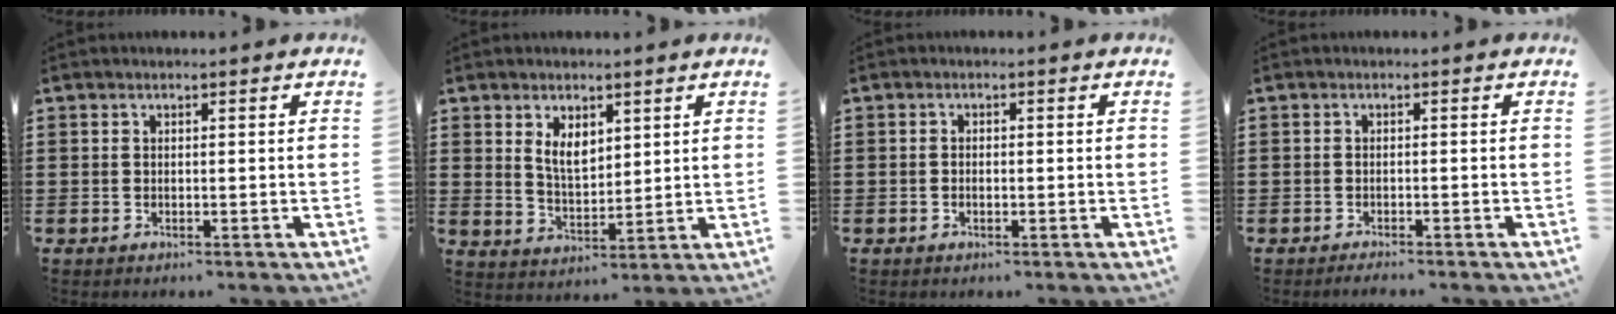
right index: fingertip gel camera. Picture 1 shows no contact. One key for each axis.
{"total": 4.7, "fx": 2.3, "fy": 2.7, "fz": 3.0, "tx": -0.060, "ty": 0.005, "tz": 0.040}
{"total": 0.8, "fx": -0.3, "fy": 0.4, "fz": 0.6, "tx": -0.013, "ty": -0.002, "tz": -0.006}
{"total": 0.9, "fx": -0.9, "fy": -0.1, "fz": 0.0, "tx": -0.002, "ty": -0.001, "tz": -0.018}